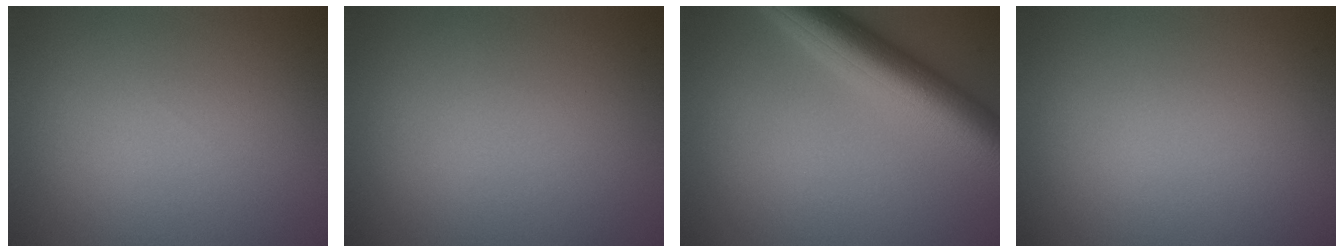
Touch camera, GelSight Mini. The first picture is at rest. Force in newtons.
{"total": 0.0}
{"total": 8.2, "press": 8.2, "slide": 0.2}
{"total": 0.0}